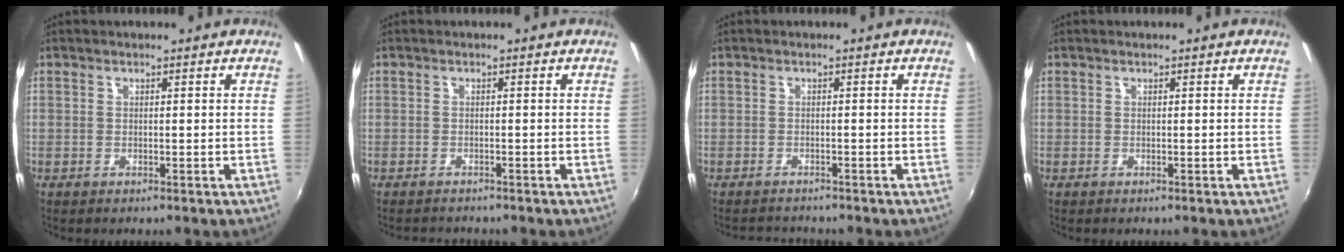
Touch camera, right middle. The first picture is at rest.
{"total": 2.0, "force": [-1.9, 0.3, 0.3], "torque": [-0.013, -0.008, -0.030]}
{"total": 2.7, "force": [-2.7, 0.4, 0.4], "torque": [-0.017, -0.007, -0.044]}
{"total": 0.0}